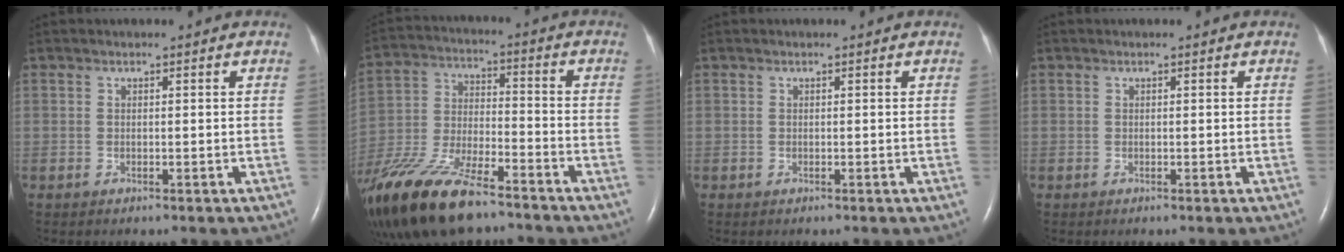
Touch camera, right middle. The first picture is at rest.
{"total": 21.8, "force": [-16.0, 5.8, 13.6], "torque": [-0.321, -0.046, -0.292]}
{"total": 0.0}
{"total": 0.0}